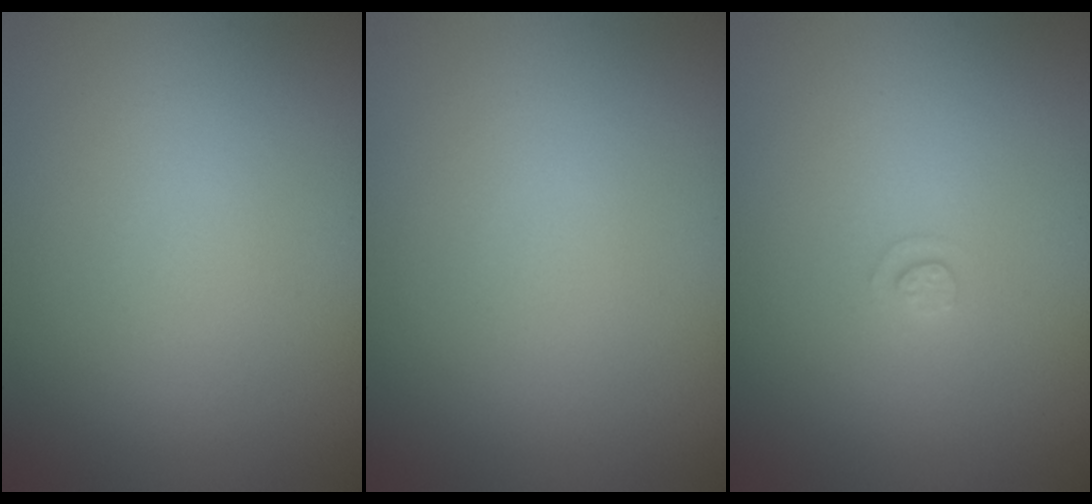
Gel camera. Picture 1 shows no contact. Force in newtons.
{"total": 0.0}
{"total": 0.9, "press": 0.9, "slide": 0.2}